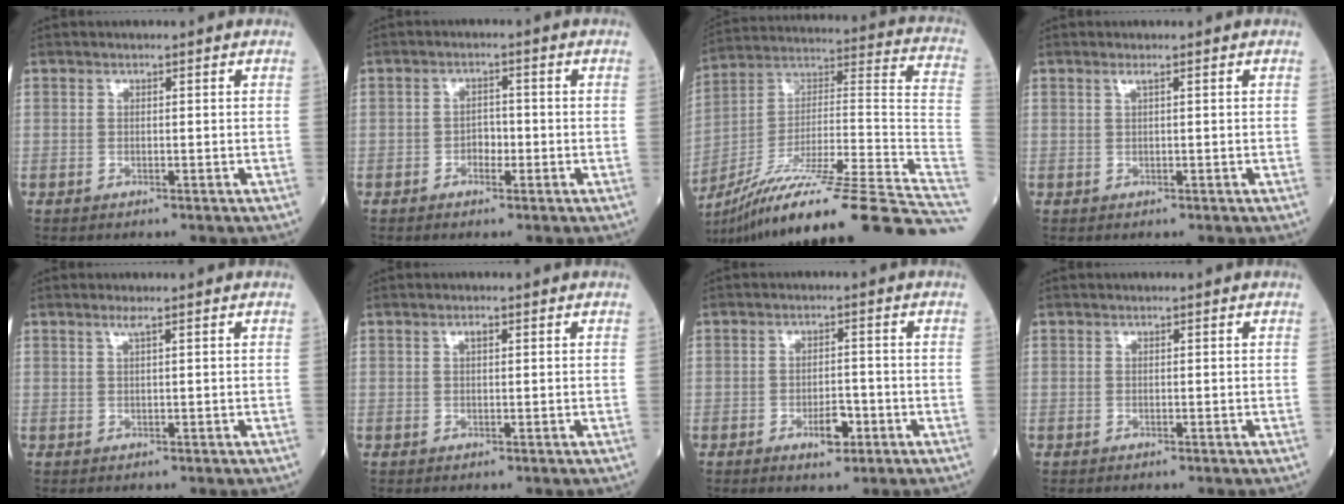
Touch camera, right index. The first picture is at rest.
{"total": 2.4, "force": [-0.9, 1.4, 1.7], "torque": [-0.020, 0.007, -0.016]}
{"total": 34.4, "force": [-25.7, -0.2, 22.9], "torque": [-0.246, -0.015, -0.391]}
{"total": 0.7, "force": [0.3, -0.2, 0.6], "torque": [-0.020, 0.003, 0.010]}
{"total": 1.1, "force": [0.6, -0.3, 0.9], "torque": [-0.025, 0.001, 0.015]}
{"total": 0.9, "force": [0.4, 0.3, 0.8], "torque": [-0.013, 0.001, 0.005]}
{"total": 4.1, "force": [-1.8, 1.6, 3.3], "torque": [-0.052, 0.001, -0.026]}
{"total": 0.0}